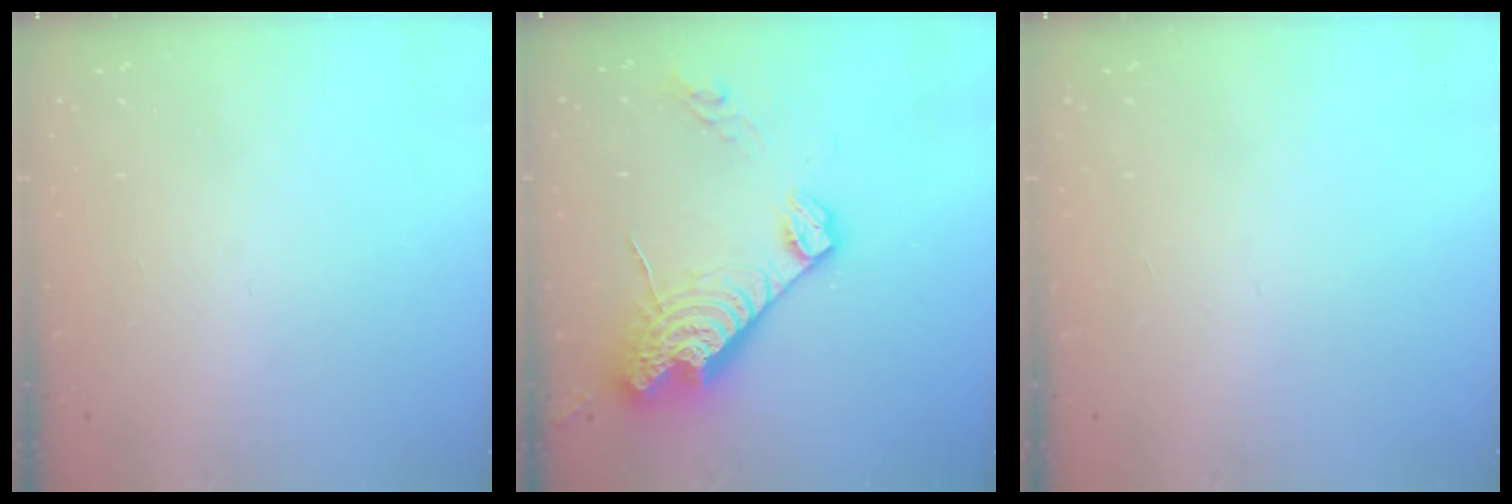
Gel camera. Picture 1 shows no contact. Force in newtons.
{"total": 16.4, "press": 16.3, "slide": 1.5}
{"total": 0.0}